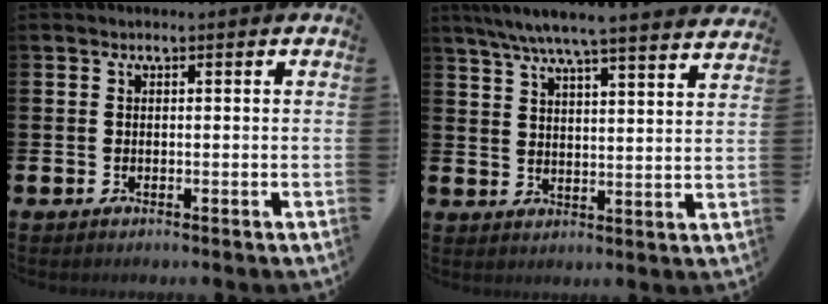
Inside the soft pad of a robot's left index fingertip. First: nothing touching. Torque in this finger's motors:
{"motor_torque": [0.65, -1.03, 0.49, 0.21]}